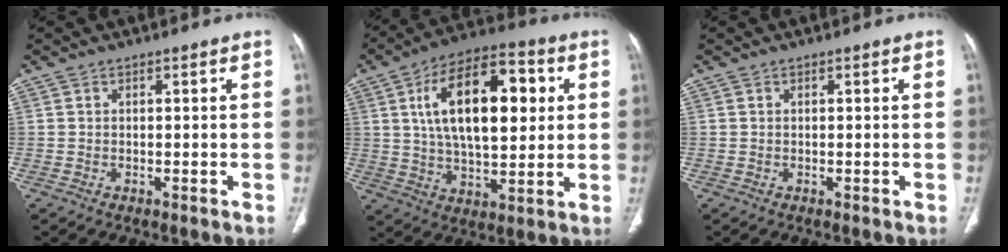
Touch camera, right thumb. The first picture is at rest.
{"total": 20.5, "force": [4.9, 10.0, 17.2], "torque": [-0.260, 0.006, 0.077]}
{"total": 0.0}